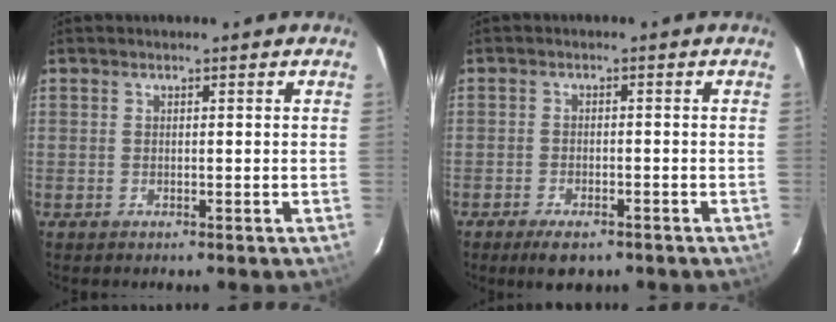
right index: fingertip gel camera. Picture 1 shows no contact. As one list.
[{"total": 5.2, "force": [-3.8, 2.1, 2.9], "torque": [-0.066, -0.009, -0.059]}]